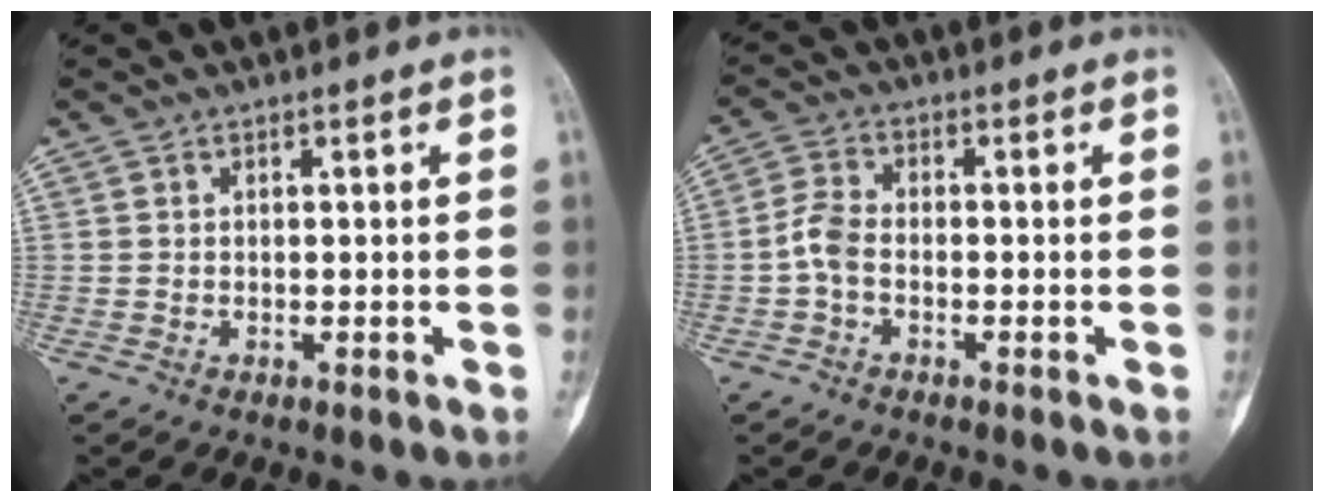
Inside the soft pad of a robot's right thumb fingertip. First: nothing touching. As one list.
[{"total": 4.2, "force": [-1.3, 2.4, 3.2], "torque": [-0.070, 0.015, -0.033]}]